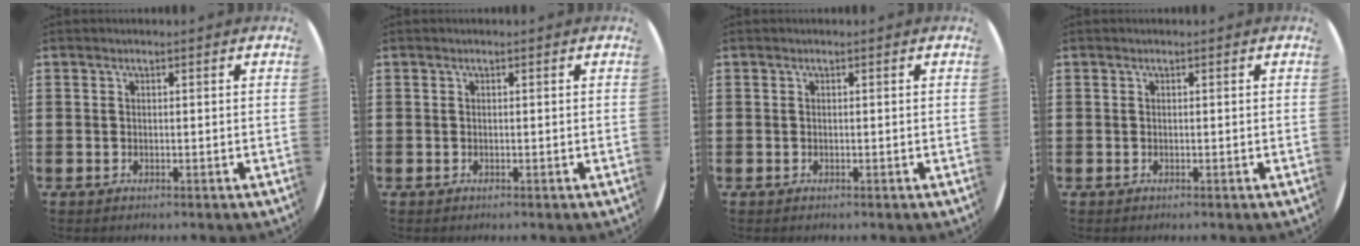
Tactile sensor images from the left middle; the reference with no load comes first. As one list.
[{"total": 0.0}, {"total": 0.0}, {"total": 0.0}]